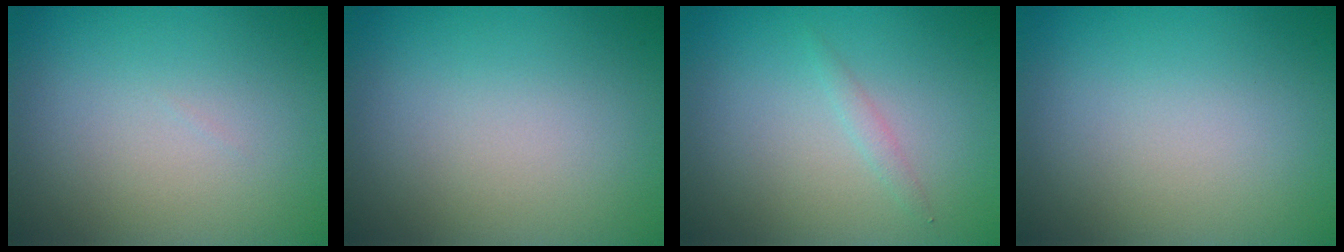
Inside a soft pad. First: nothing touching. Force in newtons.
{"total": 0.0}
{"total": 0.8, "press": 0.8, "slide": 0.0}
{"total": 0.0}